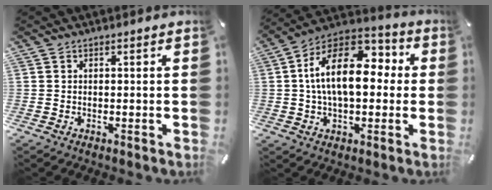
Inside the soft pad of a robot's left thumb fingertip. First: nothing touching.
{"total": 17.4, "force": [2.3, 10.4, 13.7], "torque": [-0.252, -0.001, 0.033]}